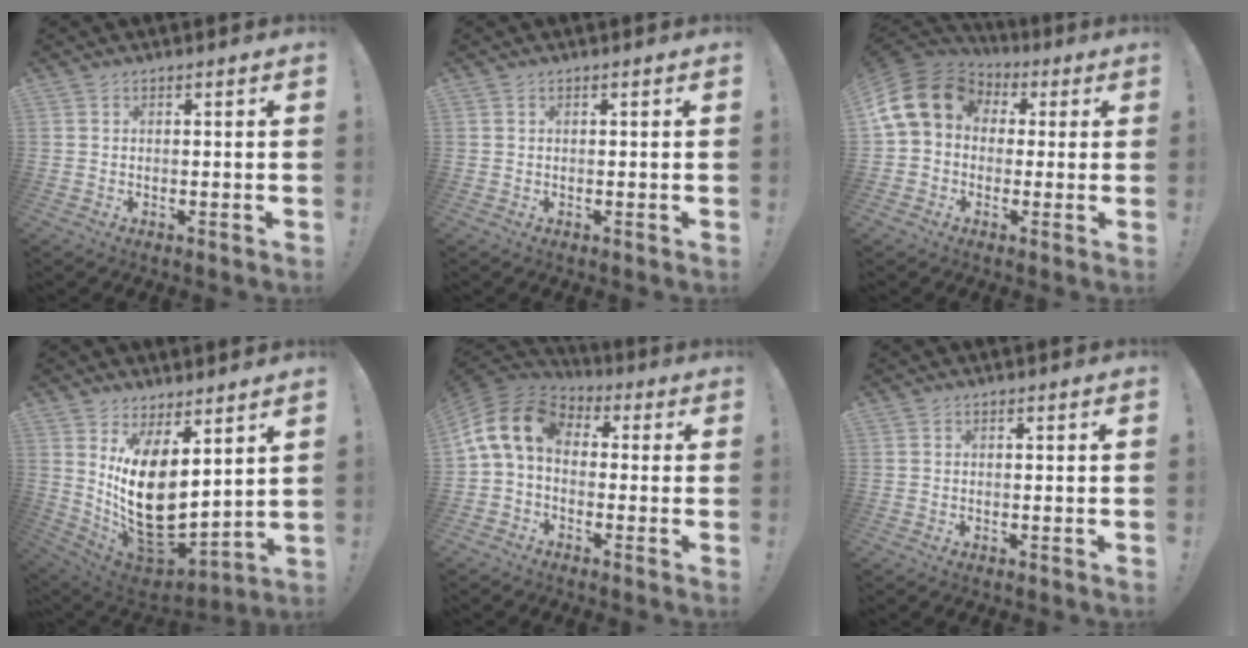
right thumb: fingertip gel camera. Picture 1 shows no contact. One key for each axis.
{"total": 0.0}
{"total": 16.1, "fx": 3.4, "fy": 12.3, "fz": 9.8, "tx": -0.169, "ty": 0.003, "tz": 0.065}
{"total": 17.5, "fx": 3.6, "fy": 10.0, "fz": 13.9, "tx": -0.253, "ty": -0.053, "tz": 0.080}
{"total": 12.3, "fx": 1.6, "fy": 7.6, "fz": 9.5, "tx": -0.188, "ty": 0.012, "tz": 0.029}
{"total": 0.0}